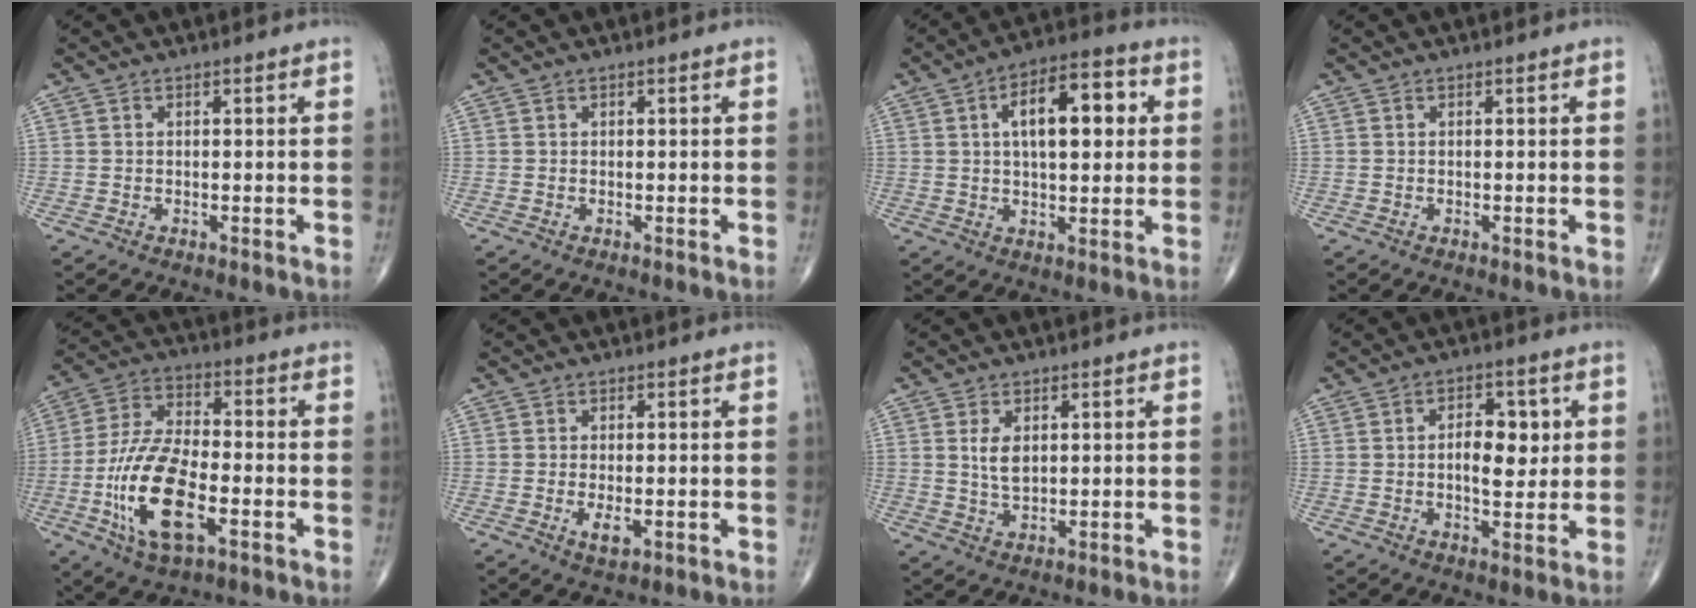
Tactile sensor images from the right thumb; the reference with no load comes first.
{"total": 0.0}
{"total": 13.3, "force": [3.0, 6.1, 11.4], "torque": [-0.154, 0.014, 0.041]}
{"total": 0.0}
{"total": 16.6, "force": [-5.1, 7.2, 14.1], "torque": [-0.284, 0.018, -0.092]}
{"total": 3.0, "force": [-0.7, 1.3, 2.6], "torque": [-0.046, -0.006, -0.011]}
{"total": 4.1, "force": [1.0, 2.3, 3.2], "torque": [-0.056, -0.009, 0.024]}
{"total": 7.5, "force": [1.0, 4.1, 6.2], "torque": [-0.067, -0.002, 0.013]}